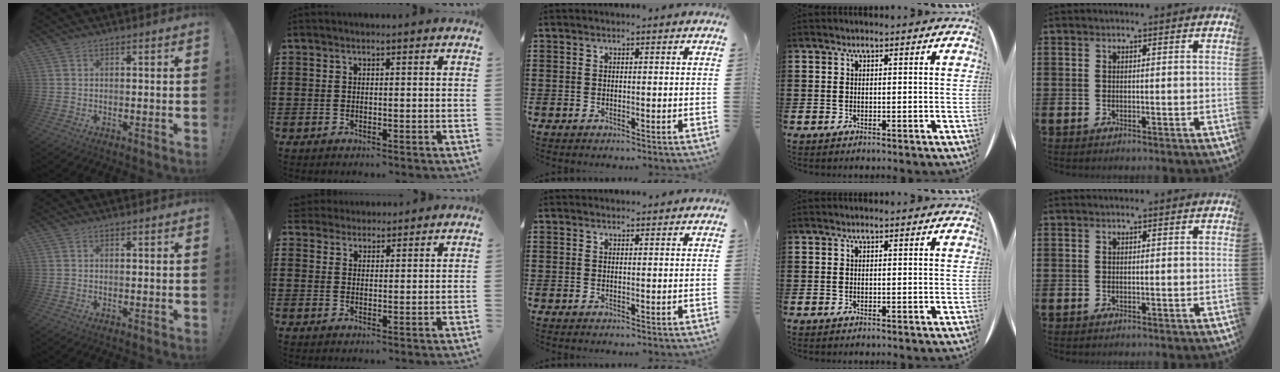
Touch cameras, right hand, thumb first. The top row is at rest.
{"index": {"total": 2.7, "force": [2.5, 0.8, -0.5], "torque": [0.000, 0.003, 0.050]}, "middle": {"total": 0.8, "force": [0.8, 0.0, 0.0], "torque": [-0.003, 0.000, 0.016]}}